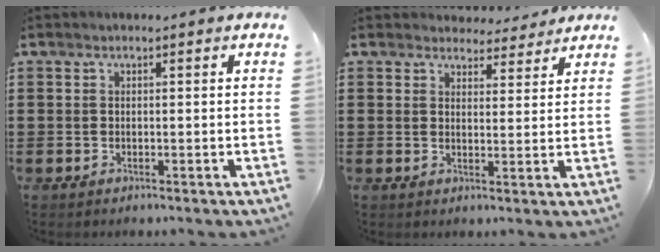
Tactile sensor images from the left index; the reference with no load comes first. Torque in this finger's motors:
{"motor_torque": [-0.01, -0.01, 0.00, -0.02]}